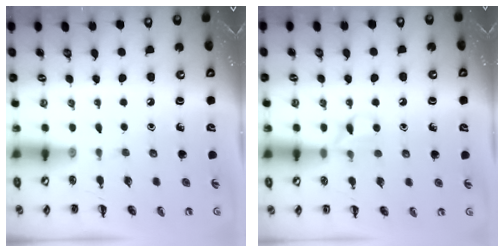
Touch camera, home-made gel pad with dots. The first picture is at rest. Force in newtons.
{"total": 5.5, "press": 5.4, "slide": 1.3}